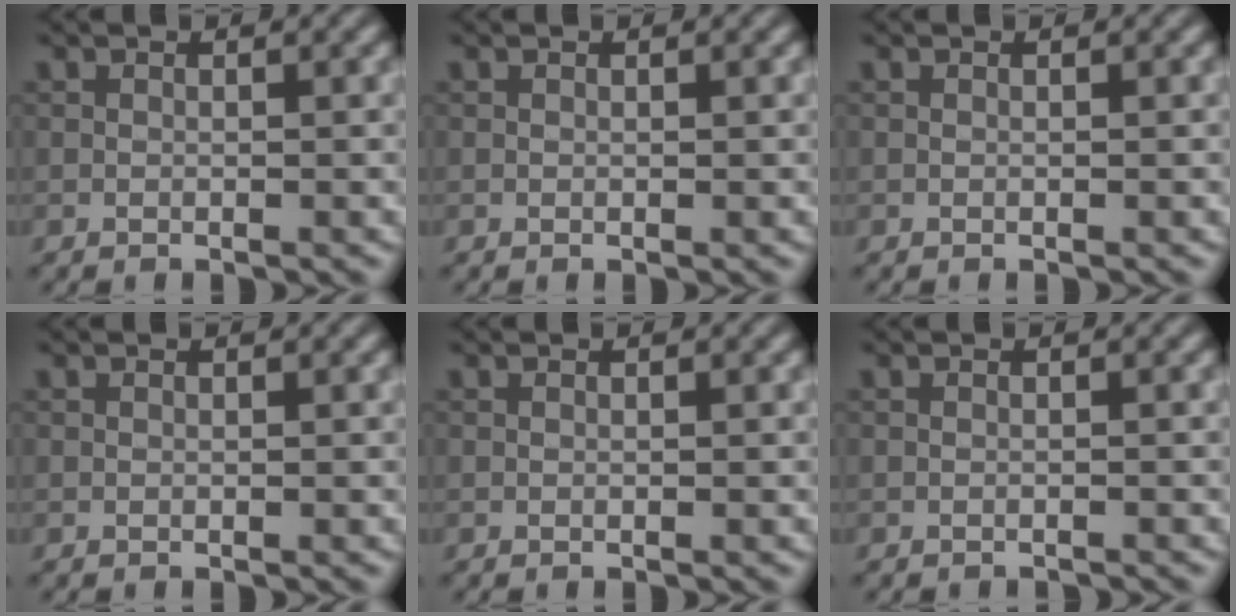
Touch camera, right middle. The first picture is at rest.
{"total": 0.0}
{"total": 0.0}
{"total": 0.0}
{"total": 0.0}
{"total": 0.8, "force": [-0.8, -0.2, -0.1], "torque": [-0.007, 0.009, -0.015]}